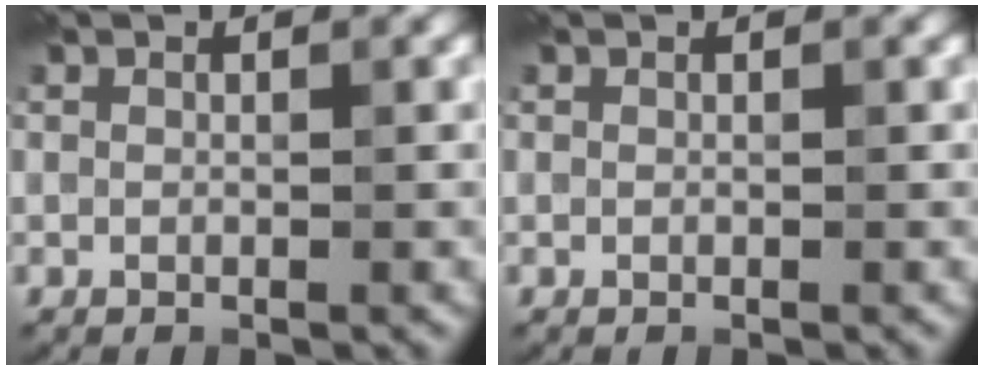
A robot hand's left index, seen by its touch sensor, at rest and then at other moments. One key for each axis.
{"total": 0.0}